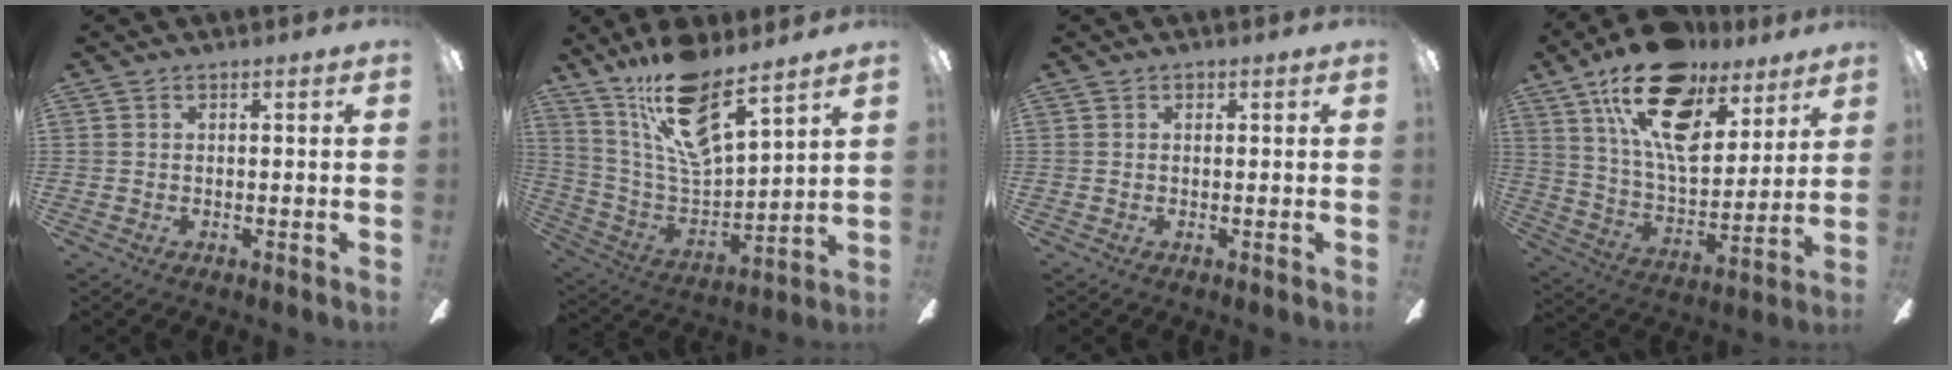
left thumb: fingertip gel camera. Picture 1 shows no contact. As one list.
[{"total": 17.8, "force": [12.5, 6.0, 11.2], "torque": [-0.212, -0.077, 0.217]}, {"total": 0.6, "force": [0.3, 0.4, 0.3], "torque": [0.002, 0.000, 0.004]}, {"total": 21.9, "force": [13.2, 11.1, 13.5], "torque": [-0.232, -0.068, 0.231]}]